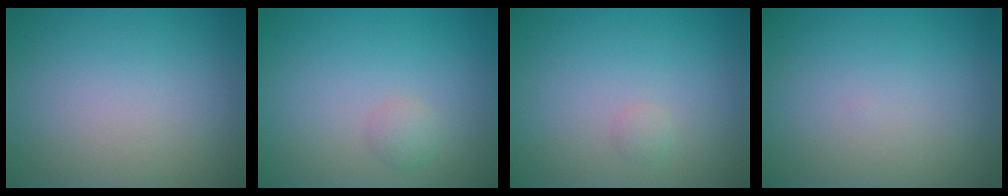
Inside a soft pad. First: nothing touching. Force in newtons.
{"total": 1.1, "press": 1.1, "slide": 0.1}
{"total": 0.6, "press": 0.6, "slide": 0.1}
{"total": 0.0}